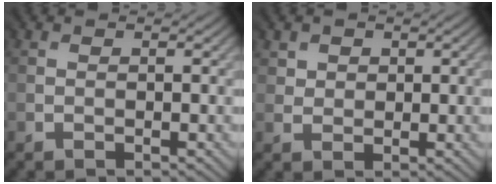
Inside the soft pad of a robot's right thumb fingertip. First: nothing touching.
{"total": 2.3, "force": [1.7, 1.5, -0.2], "torque": [-0.010, 0.000, 0.028]}